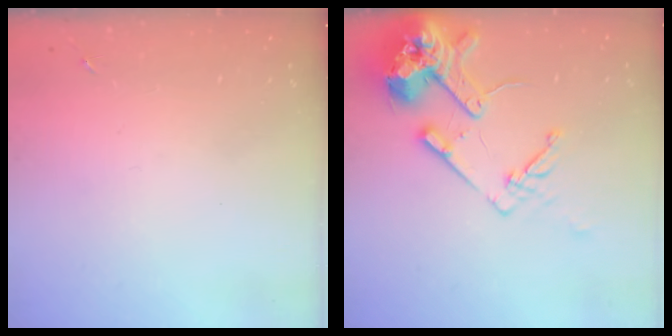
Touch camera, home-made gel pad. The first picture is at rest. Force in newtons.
{"total": 17.0, "press": 16.8, "slide": 2.4}